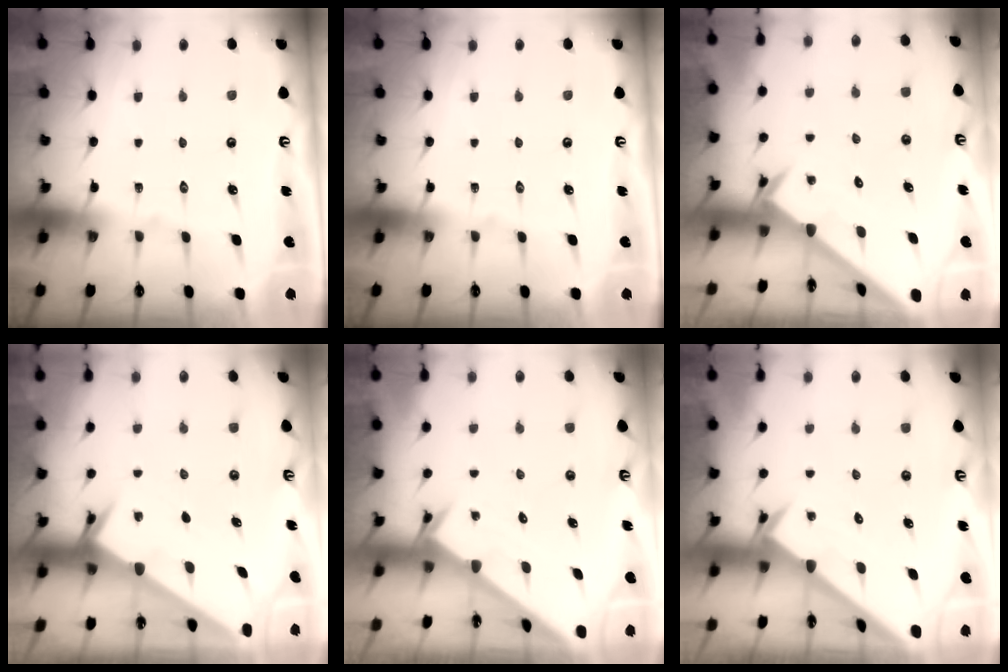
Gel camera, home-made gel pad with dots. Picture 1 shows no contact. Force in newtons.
{"total": 0.0}
{"total": 2.5, "press": 2.5, "slide": 0.2}
{"total": 2.4, "press": 2.4, "slide": 0.2}
{"total": 2.2, "press": 2.2, "slide": 0.1}
{"total": 2.5, "press": 2.5, "slide": 0.2}